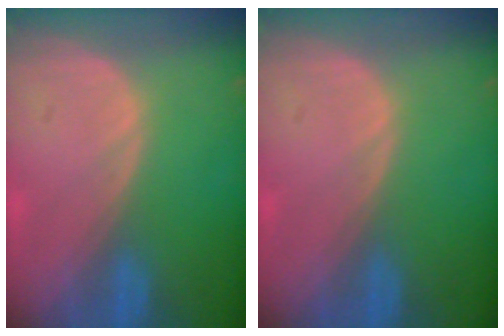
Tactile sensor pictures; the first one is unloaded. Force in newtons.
{"total": 0.0}